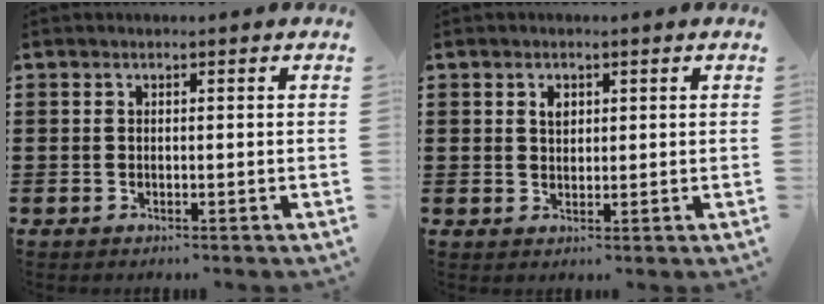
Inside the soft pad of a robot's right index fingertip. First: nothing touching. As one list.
[{"total": 1.8, "force": [0.8, 1.3, 1.1], "torque": [-0.025, 0.006, 0.015]}]